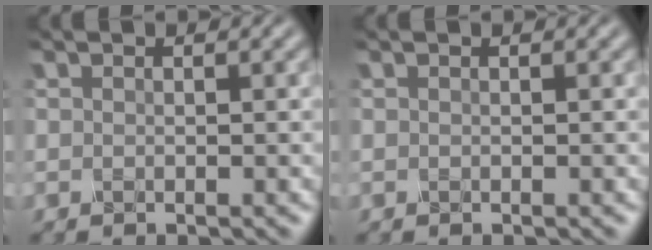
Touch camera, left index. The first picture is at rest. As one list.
[{"total": 0.0}]